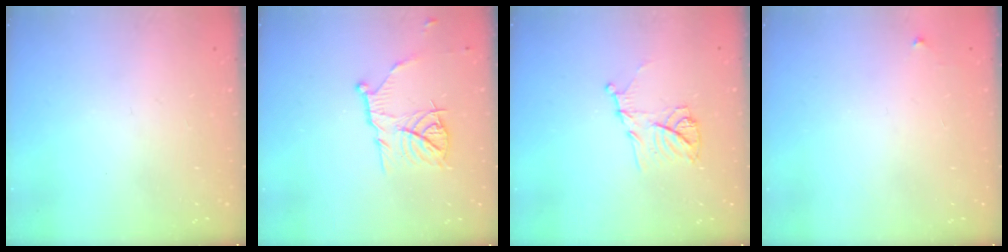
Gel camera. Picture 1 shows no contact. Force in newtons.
{"total": 11.2, "press": 11.2, "slide": 0.8}
{"total": 11.4, "press": 11.4, "slide": 0.3}
{"total": 3.2, "press": 3.2, "slide": 0.5}